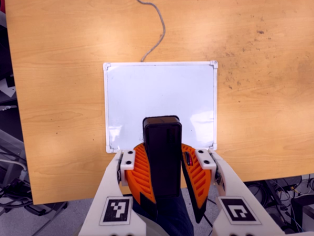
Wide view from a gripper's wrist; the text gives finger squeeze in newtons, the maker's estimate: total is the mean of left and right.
{"total": 11.4, "left": 10.9, "right": 11.8}